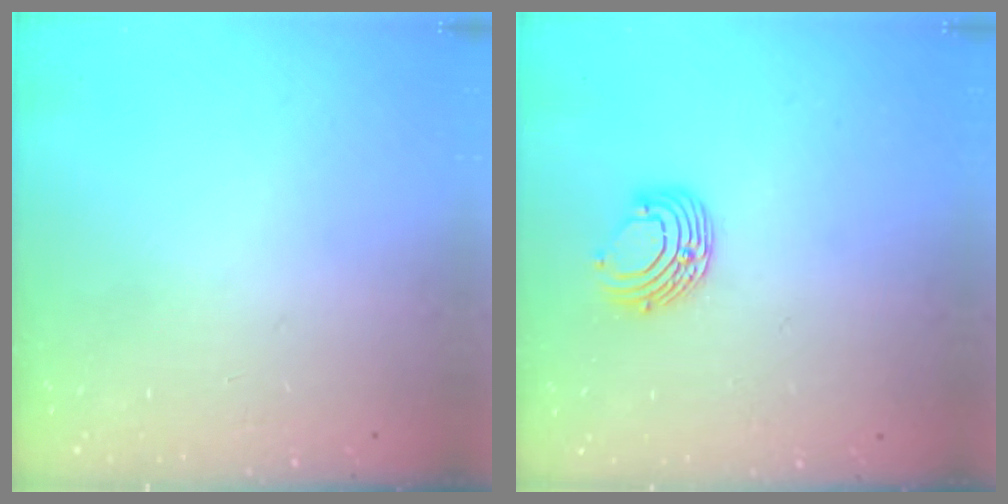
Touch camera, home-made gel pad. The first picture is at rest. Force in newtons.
{"total": 8.2, "press": 8.2, "slide": 0.8}